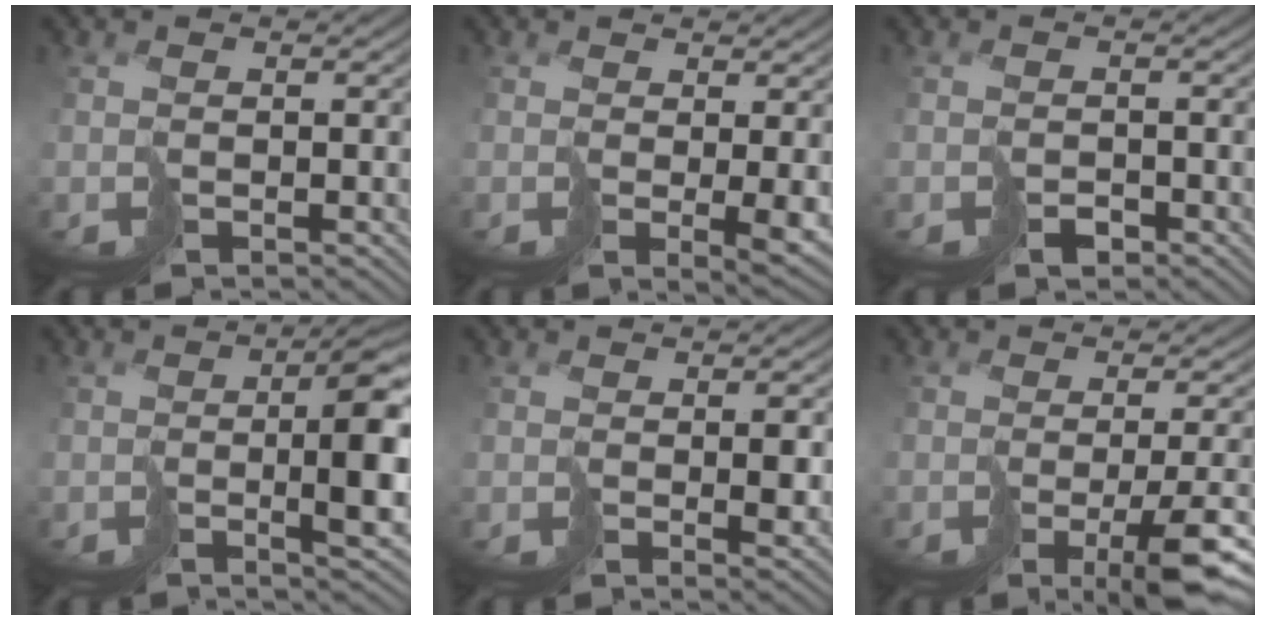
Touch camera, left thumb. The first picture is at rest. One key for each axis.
{"total": 3.4, "fx": 0.3, "fy": 0.5, "fz": 3.4, "tx": -0.061, "ty": -0.011, "tz": 0.006}
{"total": 1.6, "fx": -1.1, "fy": 0.9, "fz": 0.8, "tx": -0.013, "ty": -0.001, "tz": -0.021}
{"total": 8.6, "fx": -1.2, "fy": 2.1, "fz": 8.2, "tx": -0.119, "ty": -0.004, "tz": -0.022}
{"total": 2.4, "fx": 0.0, "fy": 0.6, "fz": 2.3, "tx": -0.040, "ty": -0.005, "tz": 0.000}
{"total": 8.5, "fx": -3.5, "fy": 2.0, "fz": 7.5, "tx": -0.107, "ty": -0.011, "tz": -0.057}